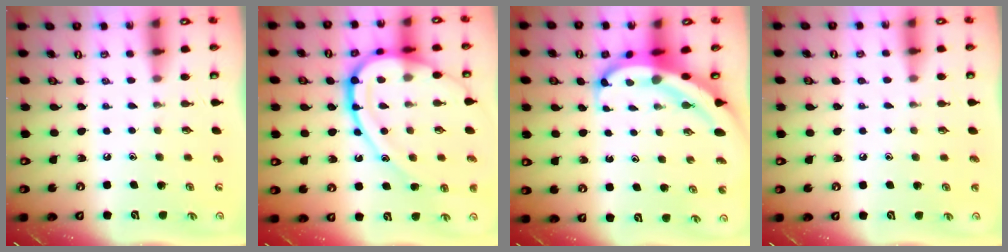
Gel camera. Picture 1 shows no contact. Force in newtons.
{"total": 23.0, "press": 23.0, "slide": 1.9}
{"total": 8.6, "press": 8.5, "slide": 1.0}
{"total": 1.7, "press": 1.7, "slide": 0.1}